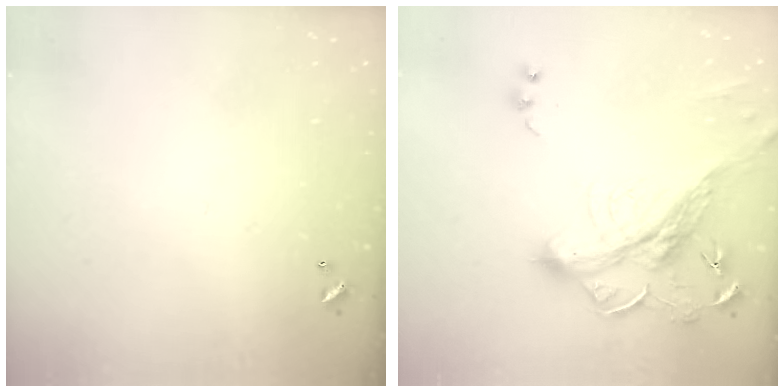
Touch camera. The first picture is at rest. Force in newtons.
{"total": 6.8, "press": 6.6, "slide": 1.7}